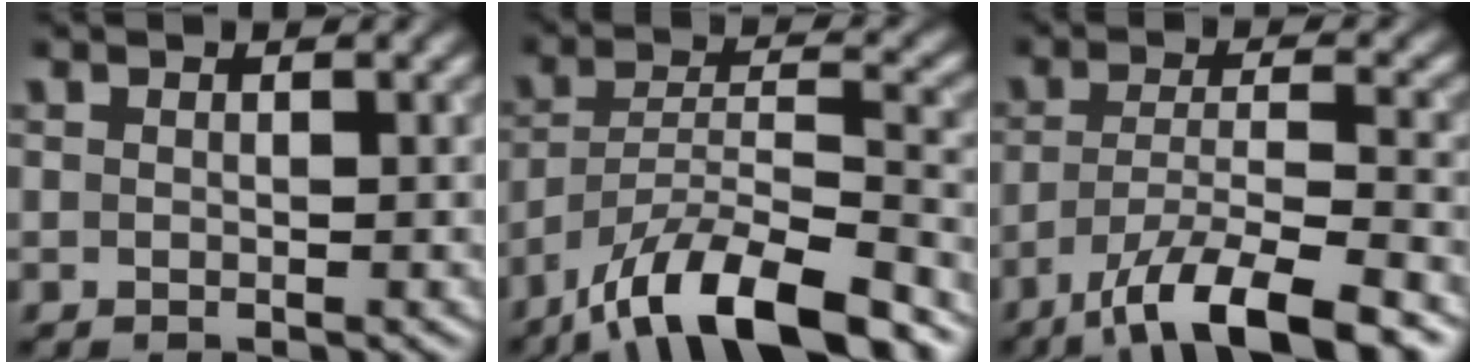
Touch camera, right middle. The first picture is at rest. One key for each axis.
{"total": 11.0, "fx": -8.2, "fy": 2.8, "fz": 6.7, "tx": -0.105, "ty": 0.008, "tz": -0.151}
{"total": 9.0, "fx": -6.1, "fy": 2.1, "fz": 6.2, "tx": -0.097, "ty": -0.002, "tz": -0.107}